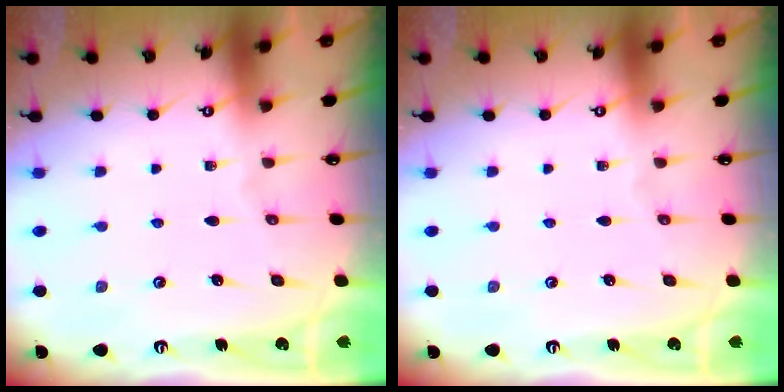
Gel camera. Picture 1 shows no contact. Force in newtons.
{"total": 0.0}